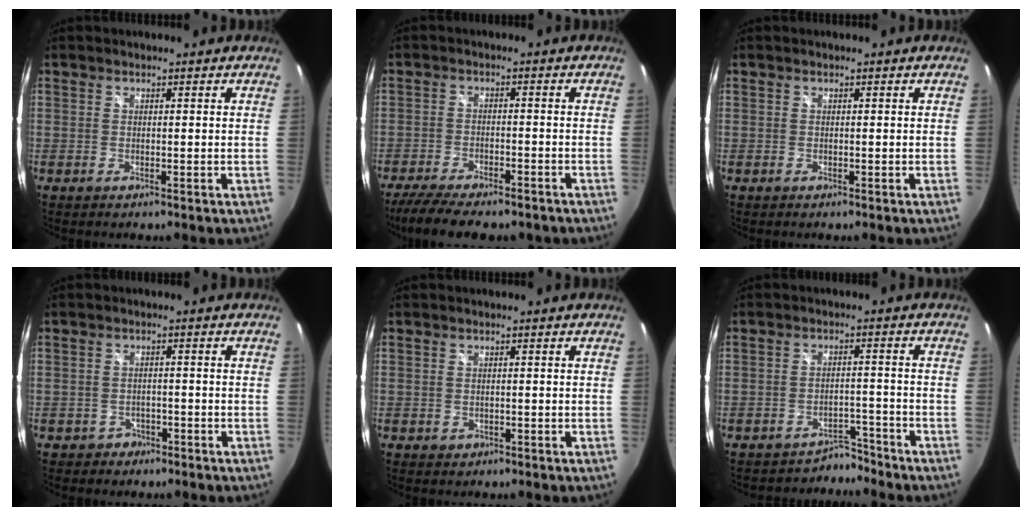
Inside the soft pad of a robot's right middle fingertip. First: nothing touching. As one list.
[{"total": 13.5, "force": [-10.9, 3.8, 7.1], "torque": [-0.148, -0.034, -0.165]}, {"total": 0.0}, {"total": 2.8, "force": [-1.8, 2.2, 0.2], "torque": [-0.008, 0.011, -0.024]}, {"total": 1.2, "force": [-0.4, 1.0, 0.4], "torque": [-0.006, -0.001, -0.003]}, {"total": 4.5, "force": [-4.3, 1.5, -0.6], "torque": [0.014, 0.018, -0.064]}]